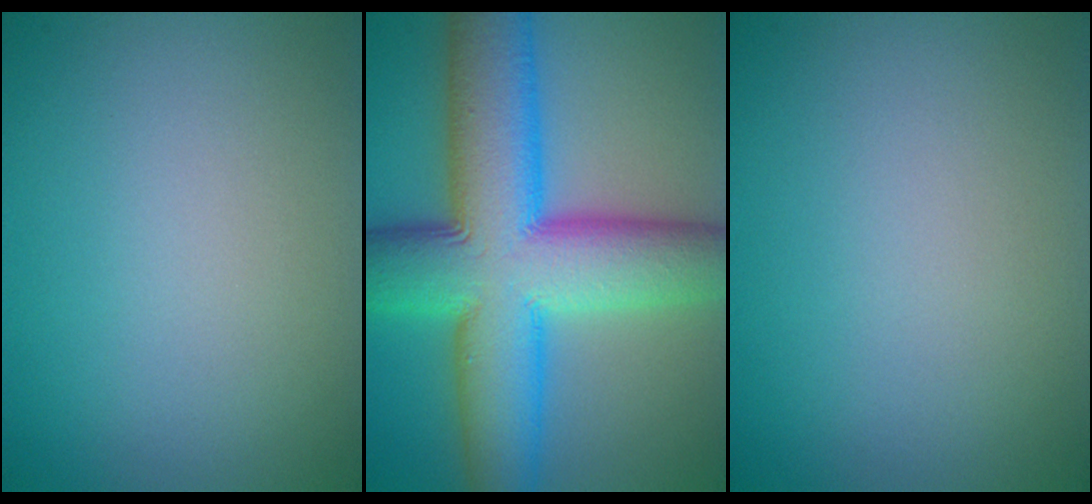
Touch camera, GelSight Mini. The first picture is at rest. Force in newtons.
{"total": 13.8, "press": 13.8, "slide": 0.3}
{"total": 0.0}